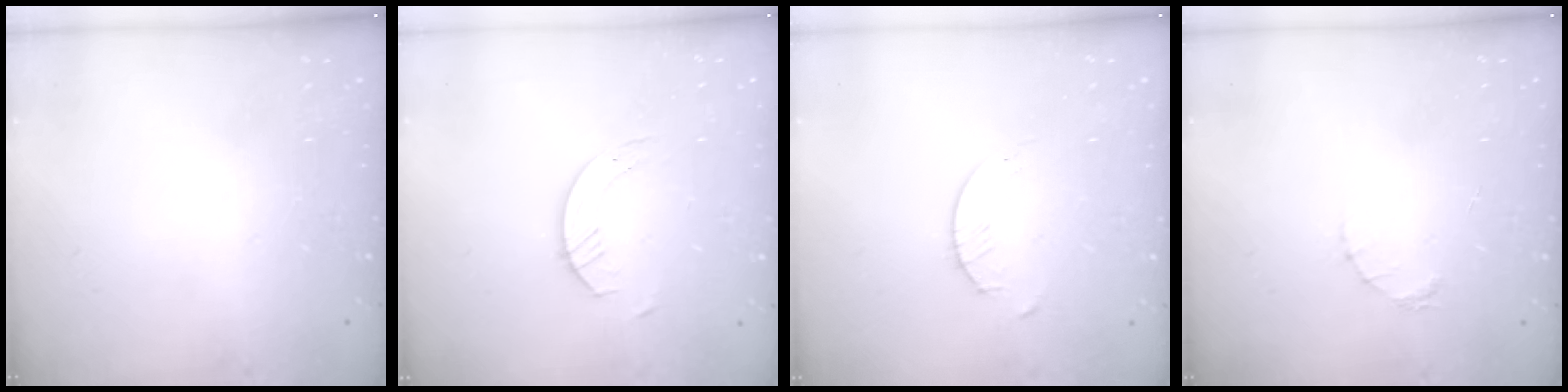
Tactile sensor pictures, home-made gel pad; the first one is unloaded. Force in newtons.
{"total": 3.5, "press": 3.5, "slide": 0.4}
{"total": 2.1, "press": 2.1, "slide": 0.3}
{"total": 1.6, "press": 1.5, "slide": 0.3}